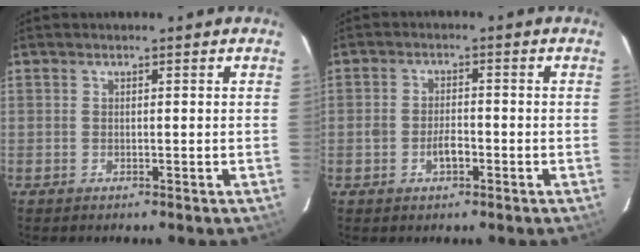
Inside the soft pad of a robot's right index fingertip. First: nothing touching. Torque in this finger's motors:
{"motor_torque": [0.08, -0.03, 0.08, 0.04]}